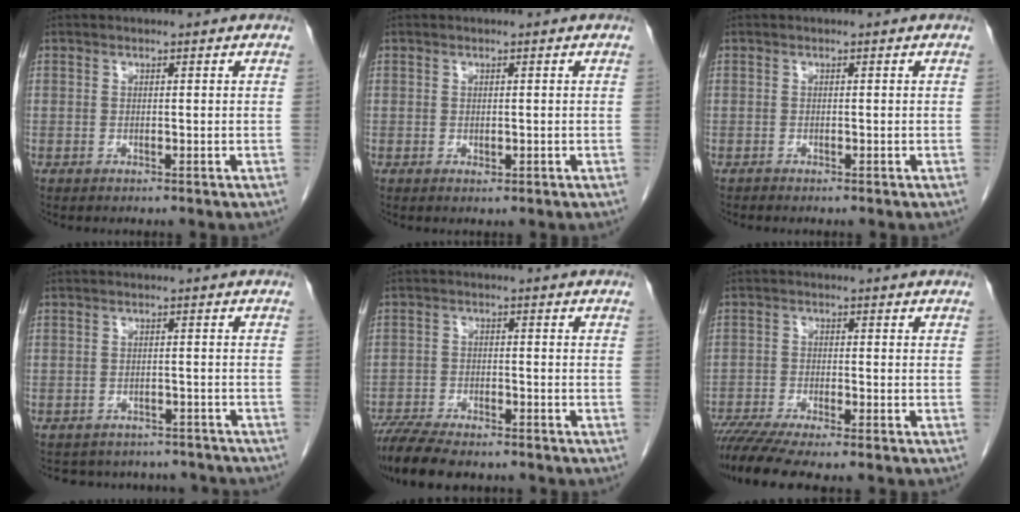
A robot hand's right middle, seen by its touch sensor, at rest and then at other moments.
{"total": 0.6, "force": [-0.2, 0.4, 0.5], "torque": [-0.007, -0.001, 0.000]}
{"total": 0.0}
{"total": 12.0, "force": [-10.9, 4.4, 2.3], "torque": [-0.038, 0.018, -0.118]}
{"total": 10.6, "force": [-9.0, 2.5, 5.1], "torque": [-0.088, -0.015, -0.145]}
{"total": 8.4, "force": [-7.0, 0.1, 4.5], "torque": [-0.074, -0.017, -0.117]}